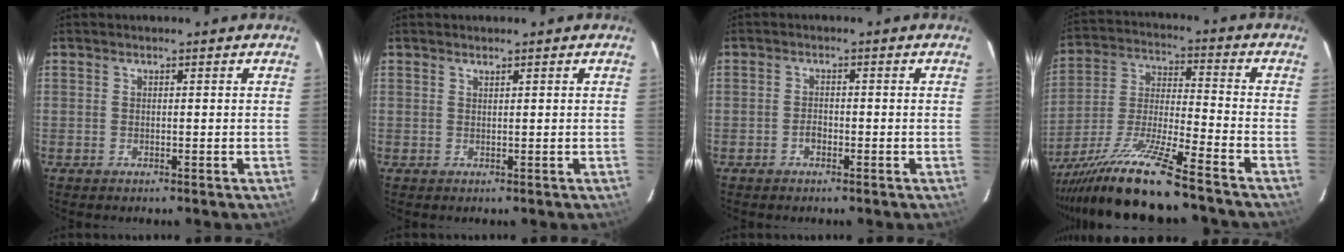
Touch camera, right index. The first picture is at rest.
{"total": 0.5, "force": [0.5, -0.1, 0.2], "torque": [-0.007, -0.003, 0.008]}
{"total": 1.5, "force": [-0.9, 1.0, 0.7], "torque": [-0.015, 0.004, -0.016]}
{"total": 17.2, "force": [-14.0, 0.4, 10.0], "torque": [-0.203, -0.028, -0.257]}